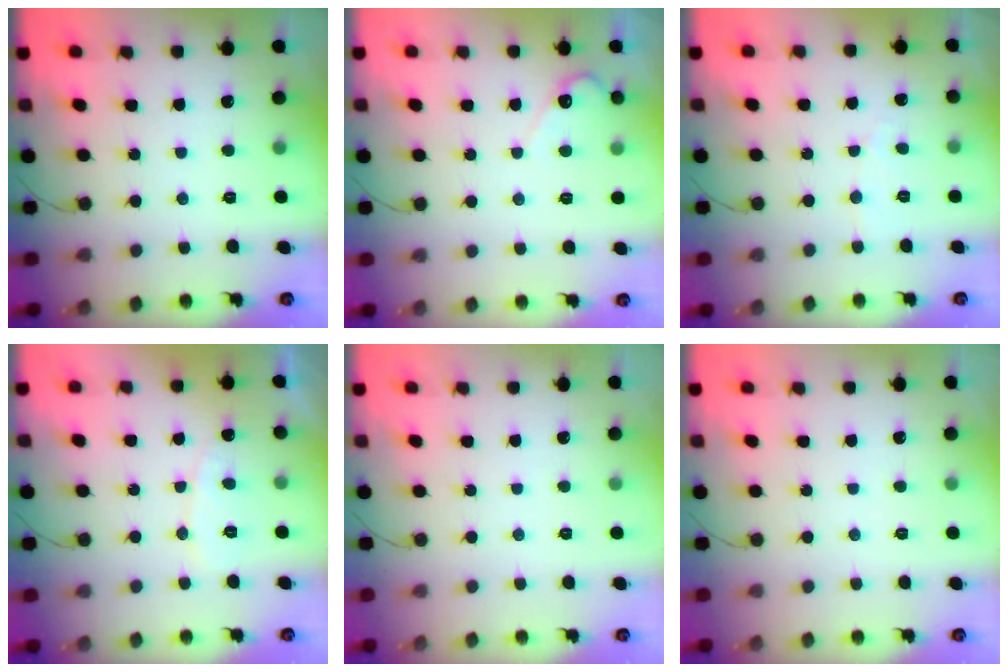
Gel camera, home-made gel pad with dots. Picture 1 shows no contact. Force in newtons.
{"total": 3.0, "press": 3.0, "slide": 0.2}
{"total": 2.5, "press": 2.5, "slide": 0.2}
{"total": 5.5, "press": 5.5, "slide": 0.2}
{"total": 0.0}
{"total": 0.0}